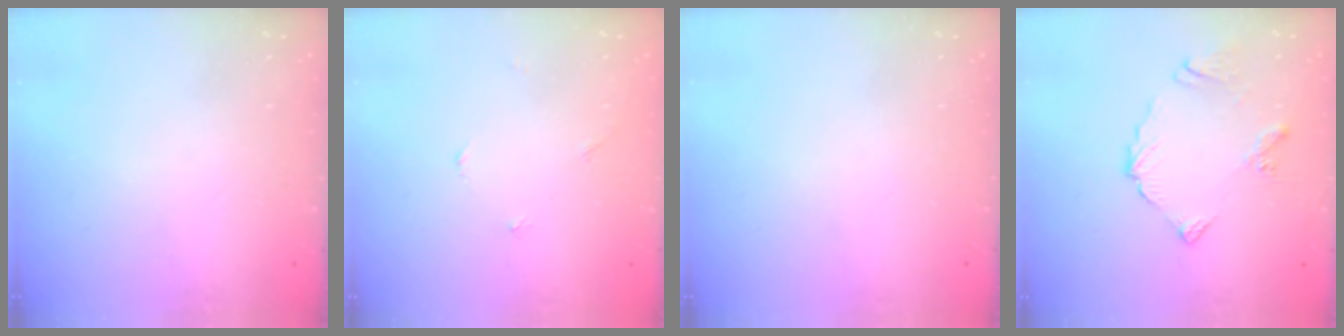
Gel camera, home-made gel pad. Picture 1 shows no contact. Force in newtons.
{"total": 1.5, "press": 1.5, "slide": 0.2}
{"total": 0.0}
{"total": 8.0, "press": 8.0, "slide": 0.5}